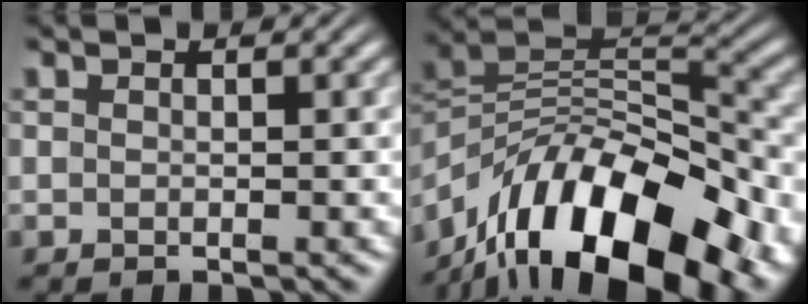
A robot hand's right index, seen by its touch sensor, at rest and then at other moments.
{"total": 15.9, "force": [-4.9, 10.1, 11.3], "torque": [-0.192, -0.036, -0.064]}